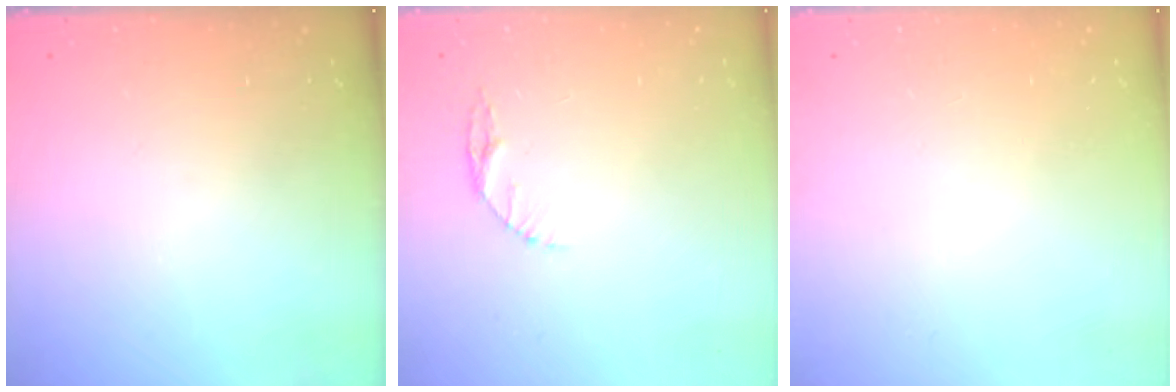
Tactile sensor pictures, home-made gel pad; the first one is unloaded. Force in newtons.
{"total": 4.7, "press": 4.7, "slide": 0.6}
{"total": 0.0}